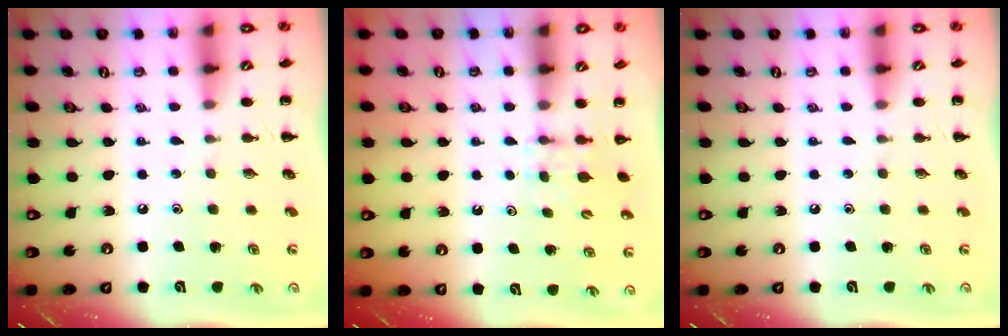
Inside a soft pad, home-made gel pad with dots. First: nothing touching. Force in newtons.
{"total": 3.7, "press": 3.3, "slide": 1.5}
{"total": 0.0}